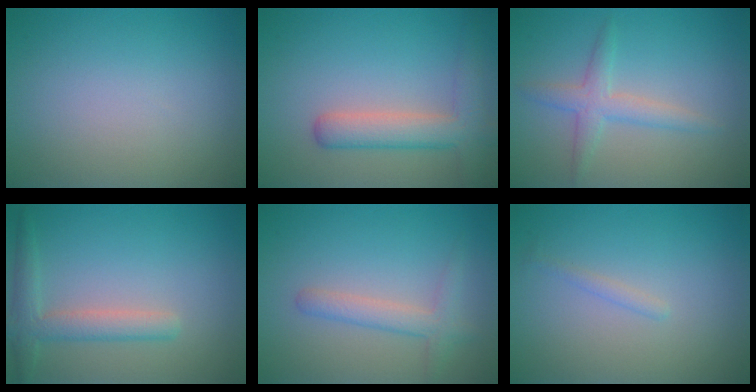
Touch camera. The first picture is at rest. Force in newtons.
{"total": 4.3, "press": 4.3, "slide": 0.2}
{"total": 2.7, "press": 2.7, "slide": 0.0}
{"total": 3.0, "press": 3.0, "slide": 0.1}
{"total": 1.8, "press": 1.8, "slide": 0.2}
{"total": 0.7, "press": 0.7, "slide": 0.1}